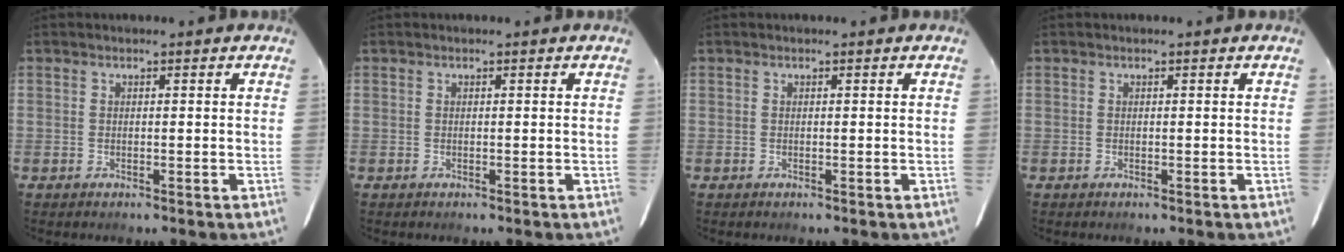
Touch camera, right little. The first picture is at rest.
{"total": 0.0}
{"total": 0.0}
{"total": 0.0}